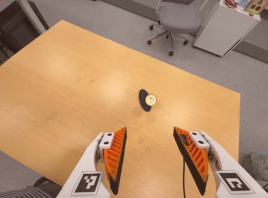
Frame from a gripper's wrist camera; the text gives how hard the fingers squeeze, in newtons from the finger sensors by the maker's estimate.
{"total": 0.0}